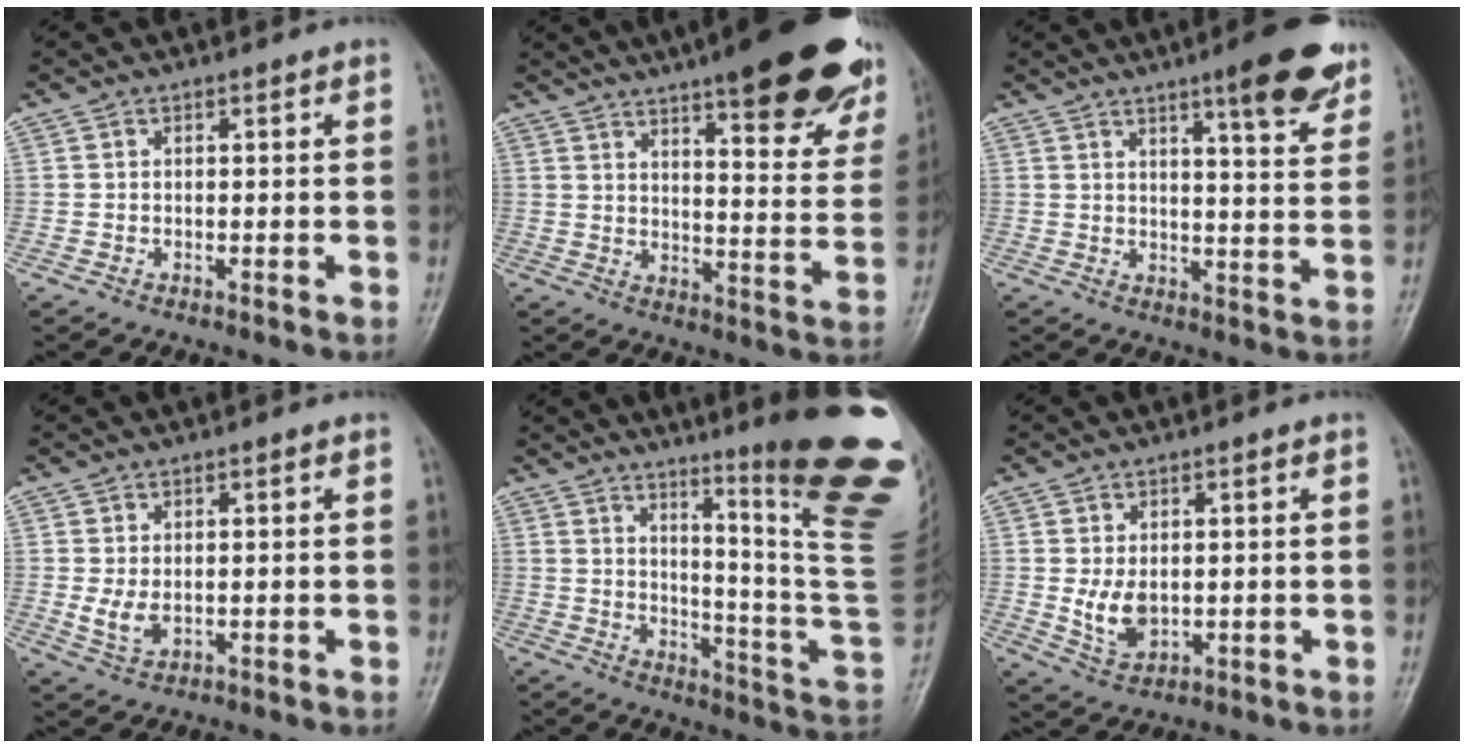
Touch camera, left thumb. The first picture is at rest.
{"total": 26.0, "force": [17.1, 6.5, 18.4], "torque": [-0.210, -0.062, 0.219]}
{"total": 11.6, "force": [7.4, 2.2, 8.6], "torque": [-0.091, -0.039, 0.096]}
{"total": 3.8, "force": [0.4, 2.2, 3.1], "torque": [-0.054, -0.008, 0.015]}
{"total": 26.2, "force": [14.8, 2.1, 21.5], "torque": [-0.230, -0.104, 0.207]}
{"total": 5.4, "force": [0.3, 3.5, 4.1], "torque": [-0.061, -0.015, 0.018]}